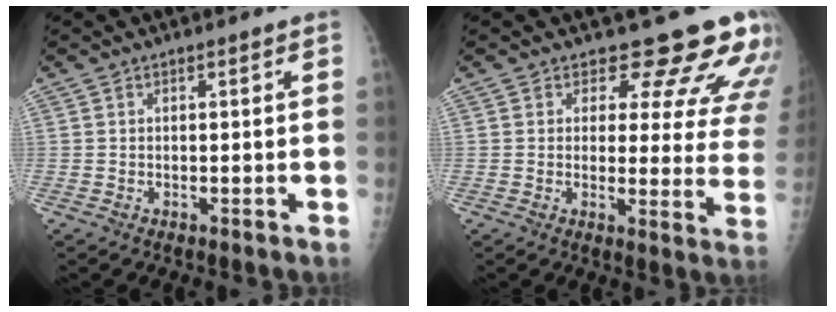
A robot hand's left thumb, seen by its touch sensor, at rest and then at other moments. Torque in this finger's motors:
{"motor_torque": [0.38, 0.48, -0.20, -0.26, 0.10]}